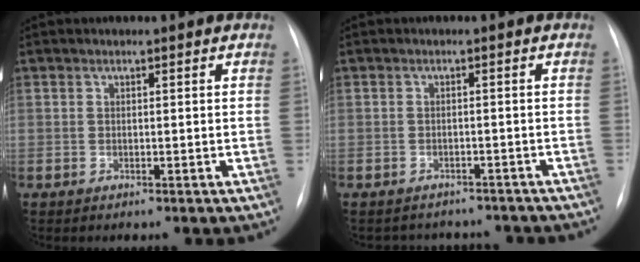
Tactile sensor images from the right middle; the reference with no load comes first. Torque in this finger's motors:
{"motor_torque": [-0.38, -0.38, -0.14, -0.05]}